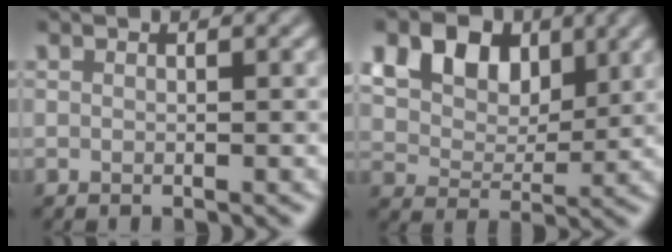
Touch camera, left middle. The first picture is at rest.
{"total": 10.6, "force": [5.2, 7.2, 5.6], "torque": [-0.106, 0.024, 0.081]}